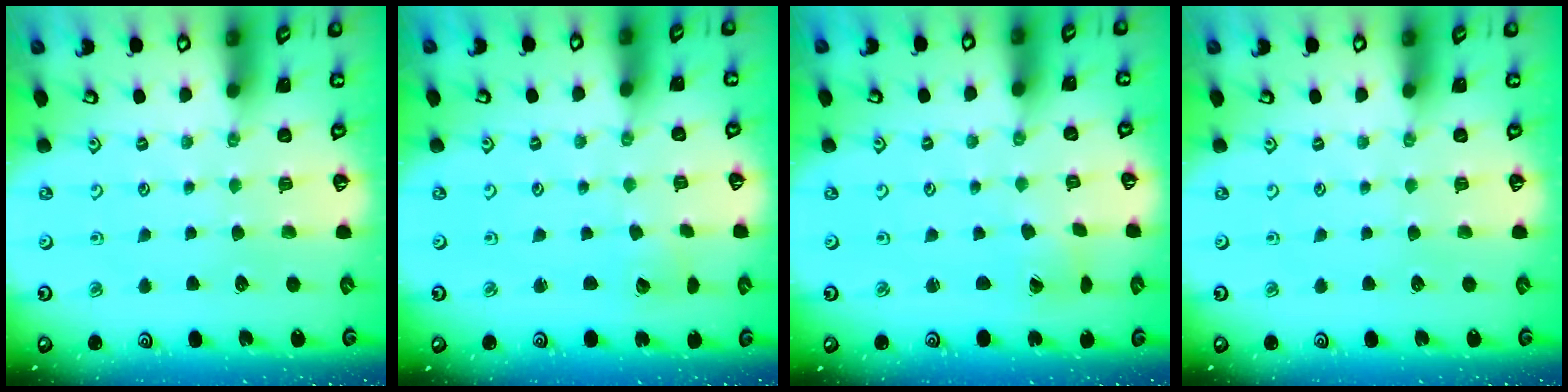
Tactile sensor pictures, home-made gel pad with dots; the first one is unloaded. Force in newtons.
{"total": 2.5, "press": 2.5, "slide": 0.2}
{"total": 1.7, "press": 1.7, "slide": 0.1}
{"total": 0.0}